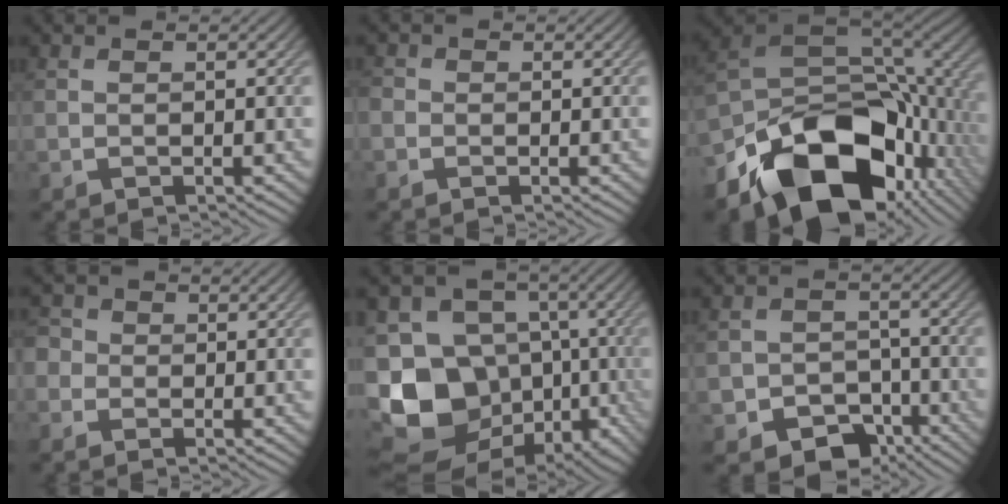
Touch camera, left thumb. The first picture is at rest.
{"total": 1.4, "force": [-0.7, 1.2, 0.3], "torque": [-0.003, -0.005, -0.021]}
{"total": 17.8, "force": [-8.9, 10.5, 11.2], "torque": [-0.193, -0.036, -0.141]}
{"total": 2.8, "force": [-0.4, 2.7, 0.6], "torque": [-0.016, 0.011, -0.025]}
{"total": 16.6, "force": [-5.9, 12.8, 8.8], "torque": [-0.206, -0.013, -0.097]}
{"total": 7.9, "force": [-5.2, 5.2, 2.8], "torque": [-0.048, -0.018, -0.087]}